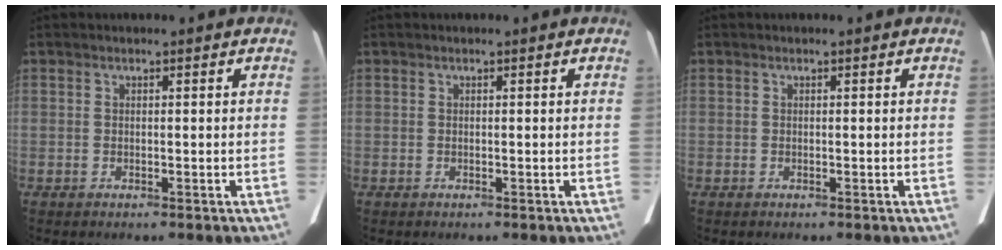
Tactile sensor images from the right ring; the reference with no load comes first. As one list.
[{"total": 0.0}, {"total": 0.0}]